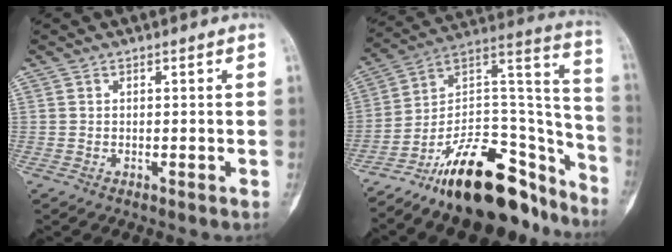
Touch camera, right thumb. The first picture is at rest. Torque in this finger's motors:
{"motor_torque": [3.28, 0.87, 1.22, -1.55, 0.26]}